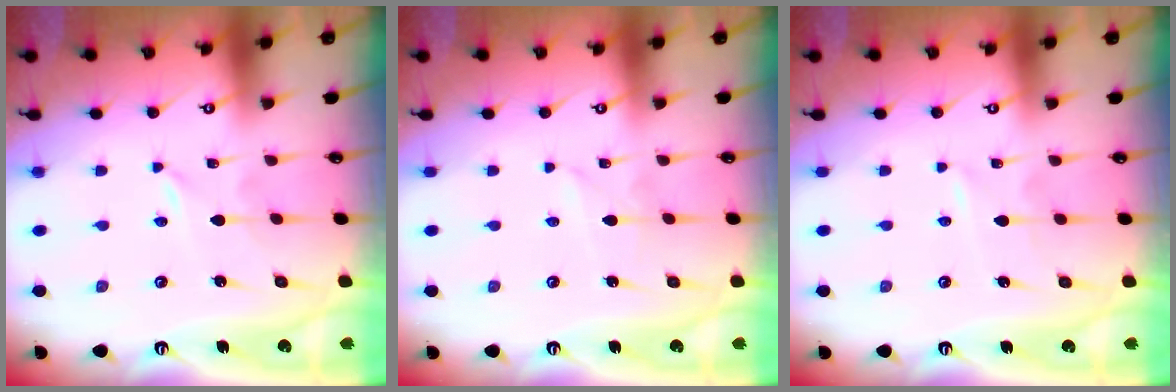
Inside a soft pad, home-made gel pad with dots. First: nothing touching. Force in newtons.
{"total": 1.6, "press": 1.6, "slide": 0.2}
{"total": 1.6, "press": 1.6, "slide": 0.2}